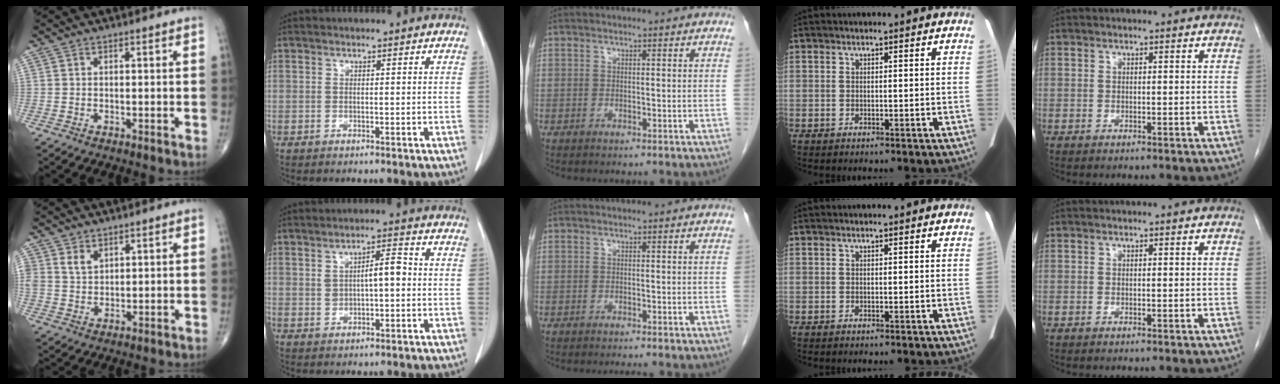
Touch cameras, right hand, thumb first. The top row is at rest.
{"thumb": {"total": 3.6, "force": [2.0, 2.5, 1.7], "torque": [-0.018, -0.015, 0.044]}, "index": {"total": 4.9, "force": [0.4, 1.6, 4.6], "torque": [-0.075, 0.015, 0.010]}, "middle": {"total": 1.2, "force": [-1.0, -0.3, 0.4], "torque": [-0.005, 0.001, -0.015]}}